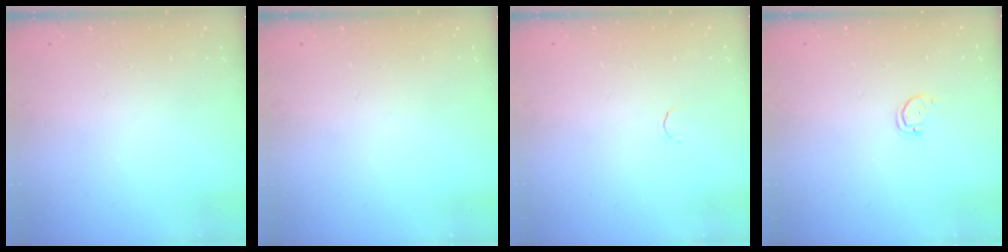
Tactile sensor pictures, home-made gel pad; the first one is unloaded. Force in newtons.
{"total": 0.0}
{"total": 1.7, "press": 1.6, "slide": 0.5}
{"total": 1.8, "press": 1.8, "slide": 0.1}